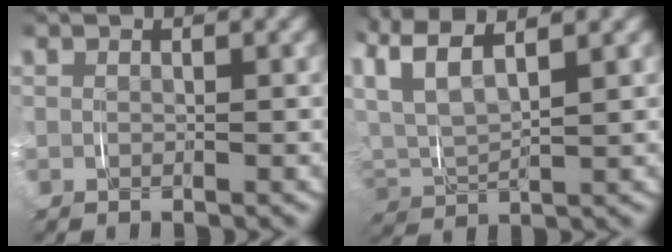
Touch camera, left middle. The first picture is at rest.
{"total": 7.4, "force": [3.0, 4.6, 4.9], "torque": [-0.140, -0.007, 0.052]}